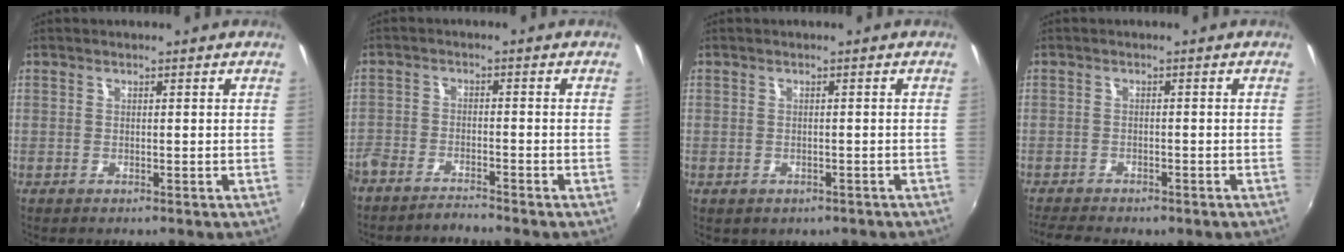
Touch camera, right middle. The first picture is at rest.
{"total": 5.8, "force": [-5.4, 1.0, 1.7], "torque": [-0.055, -0.015, -0.102]}
{"total": 2.5, "force": [-1.4, 1.9, 1.1], "torque": [-0.025, -0.011, -0.012]}
{"total": 7.0, "force": [-5.8, 2.3, 3.2], "torque": [-0.080, -0.024, -0.090]}